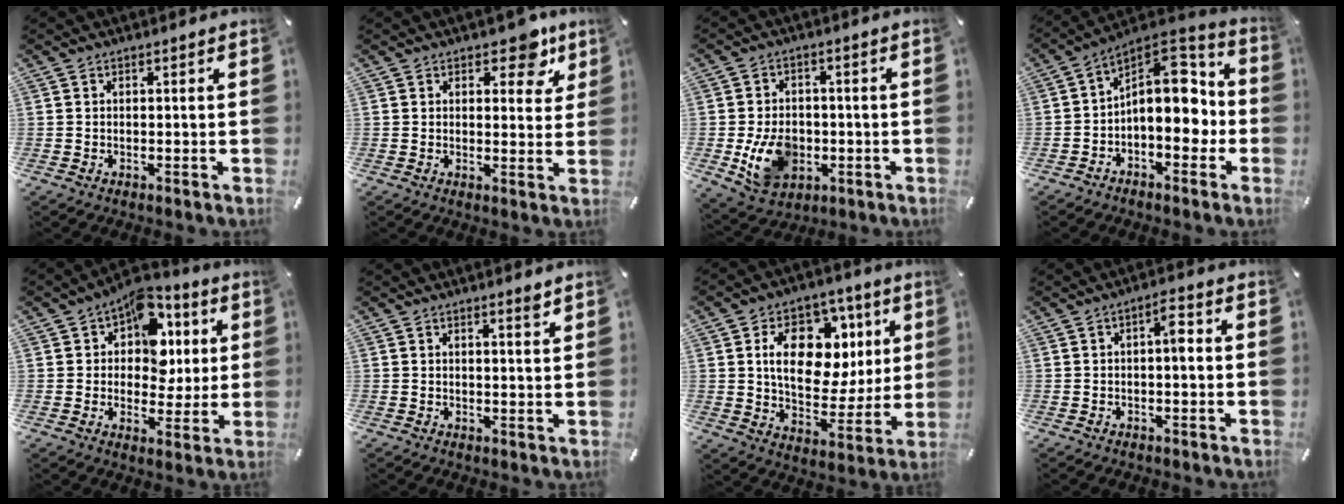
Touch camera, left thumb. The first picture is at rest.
{"total": 7.6, "force": [4.9, 4.0, 4.2], "torque": [-0.024, -0.032, 0.076]}
{"total": 10.7, "force": [-2.2, 8.4, 6.3], "torque": [-0.126, 0.004, -0.039]}
{"total": 13.9, "force": [0.0, 8.5, 11.1], "torque": [-0.145, -0.013, -0.007]}
{"total": 12.5, "force": [4.9, 9.3, 6.7], "torque": [-0.095, -0.034, 0.088]}
{"total": 2.1, "force": [1.5, 0.1, 1.4], "torque": [-0.021, -0.005, 0.025]}
{"total": 17.5, "force": [5.7, 12.0, 11.4], "torque": [-0.173, -0.009, 0.104]}
{"total": 4.4, "force": [-0.1, 1.5, 4.2], "torque": [-0.063, 0.011, -0.010]}